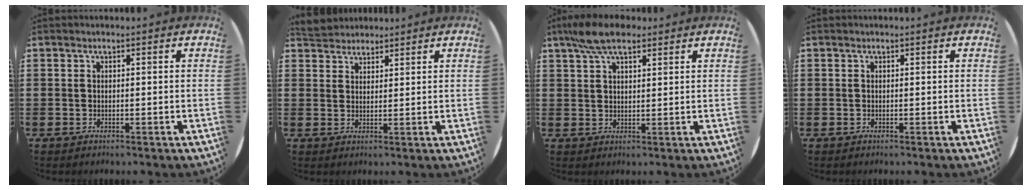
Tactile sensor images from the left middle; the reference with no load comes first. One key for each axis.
{"total": 3.2, "fx": 3.1, "fy": 0.8, "fz": -0.1, "tx": -0.005, "ty": -0.003, "tz": 0.060}
{"total": 5.9, "fx": 4.4, "fy": 2.2, "fz": 3.3, "tx": -0.076, "ty": 0.000, "tz": 0.082}
{"total": 0.0}